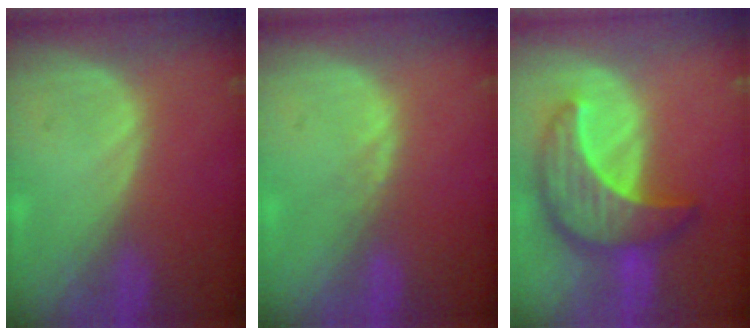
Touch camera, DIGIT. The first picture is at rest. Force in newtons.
{"total": 0.8, "press": 0.8, "slide": 0.3}
{"total": 10.0, "press": 10.0, "slide": 0.6}